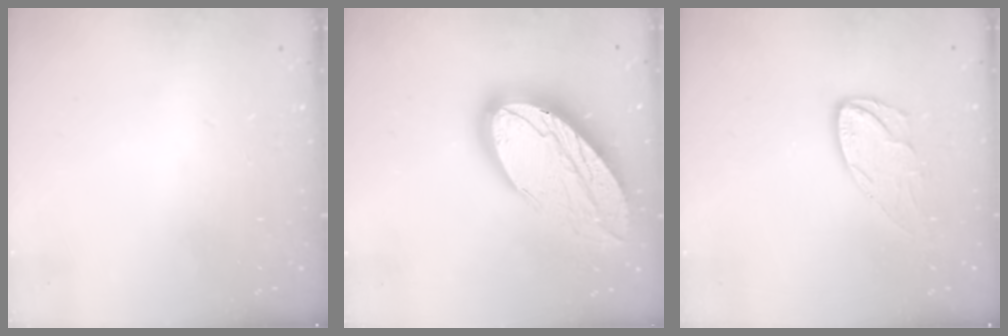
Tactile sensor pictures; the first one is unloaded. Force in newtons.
{"total": 26.8, "press": 26.7, "slide": 2.4}
{"total": 9.3, "press": 9.3, "slide": 0.5}